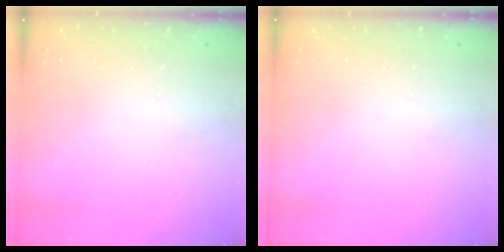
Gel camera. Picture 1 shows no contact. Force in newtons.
{"total": 0.0}